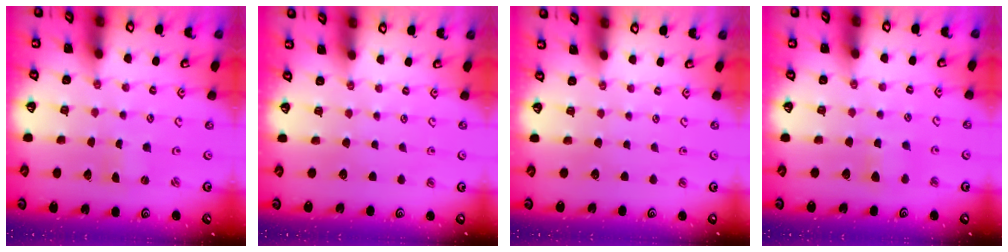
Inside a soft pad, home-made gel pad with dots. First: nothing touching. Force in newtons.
{"total": 0.0}
{"total": 0.0}
{"total": 4.1, "press": 4.1, "slide": 0.8}